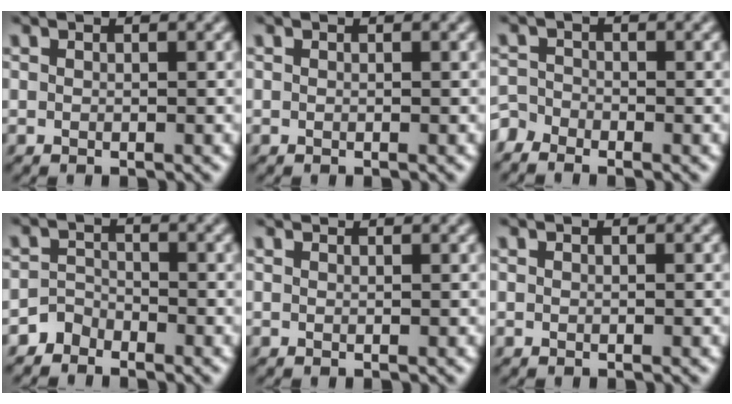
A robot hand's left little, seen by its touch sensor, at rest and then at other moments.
{"total": 0.0}
{"total": 2.5, "force": [-2.1, 1.2, 0.5], "torque": [-0.015, -0.001, -0.046]}
{"total": 1.8, "force": [-1.6, 0.8, -0.1], "torque": [0.008, 0.013, -0.032]}
{"total": 0.9, "force": [0.9, 0.1, 0.1], "torque": [-0.008, 0.007, 0.017]}
{"total": 0.0}